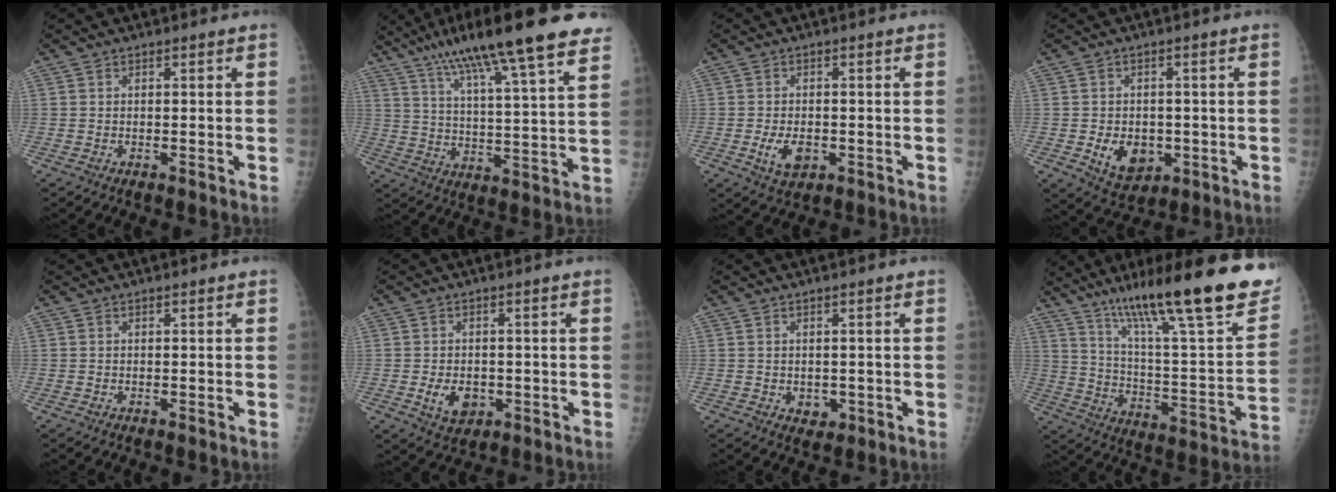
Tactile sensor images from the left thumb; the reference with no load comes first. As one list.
[{"total": 23.2, "force": [16.1, 3.1, 16.4], "torque": [-0.255, -0.030, 0.242]}, {"total": 4.8, "force": [-1.2, 2.9, 3.6], "torque": [-0.062, -0.004, -0.015]}, {"total": 7.4, "force": [-1.6, 5.5, 4.7], "torque": [-0.051, -0.003, -0.009]}, {"total": 0.0}, {"total": 5.4, "force": [-1.2, 3.9, 3.6], "torque": [-0.047, -0.002, -0.009]}, {"total": 2.3, "force": [-0.2, 1.9, 1.3], "torque": [-0.011, -0.002, 0.005]}, {"total": 30.2, "force": [20.9, 4.5, 21.3], "torque": [-0.308, -0.076, 0.316]}]